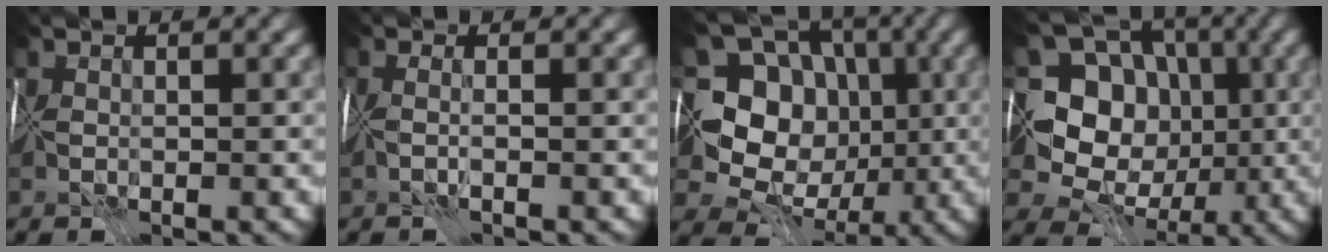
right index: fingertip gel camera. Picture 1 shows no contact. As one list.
[{"total": 1.0, "force": [-0.4, -0.2, 0.9], "torque": [-0.003, -0.005, -0.009]}, {"total": 10.6, "force": [0.7, 9.4, 4.8], "torque": [-0.073, 0.008, -0.010]}, {"total": 10.6, "force": [0.6, 9.4, 4.8], "torque": [-0.074, 0.009, -0.012]}]